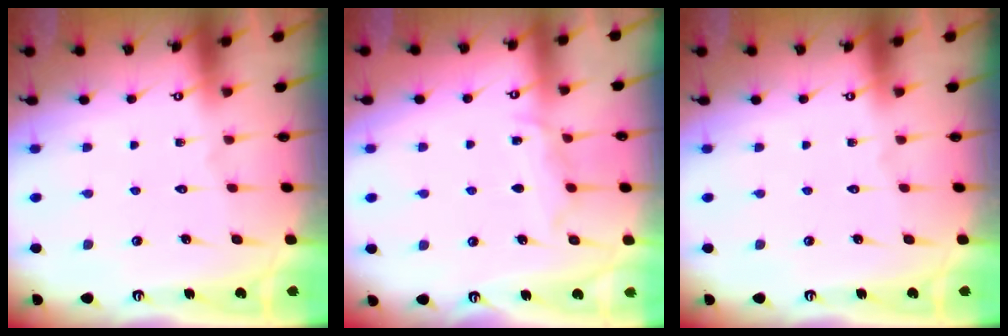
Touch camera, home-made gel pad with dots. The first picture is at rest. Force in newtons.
{"total": 6.5, "press": 6.4, "slide": 0.8}
{"total": 0.0}